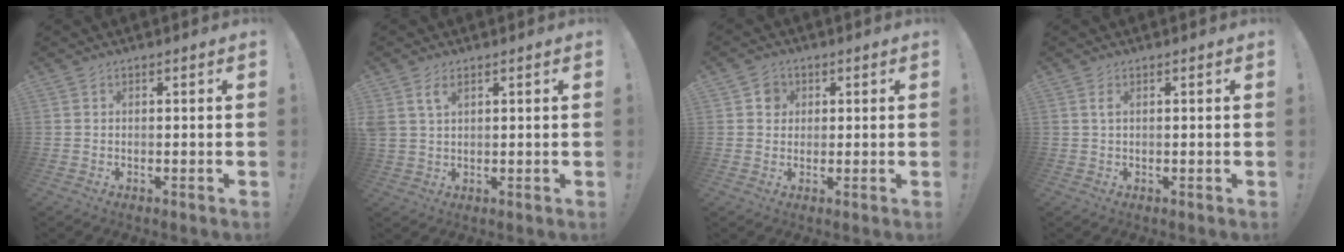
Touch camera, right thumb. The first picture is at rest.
{"total": 3.9, "force": [1.9, 1.9, 2.9], "torque": [-0.057, 0.001, 0.036]}
{"total": 4.1, "force": [1.1, 3.8, 1.2], "torque": [-0.010, 0.001, 0.018]}
{"total": 1.4, "force": [0.5, 0.2, 1.3], "torque": [-0.023, 0.000, 0.006]}